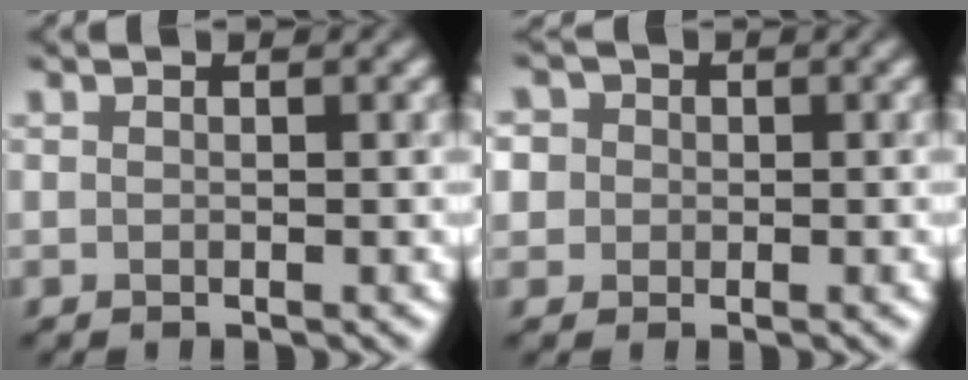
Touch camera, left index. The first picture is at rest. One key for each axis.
{"total": 4.9, "fx": 1.3, "fy": 4.5, "fz": 1.7, "tx": -0.027, "ty": 0.038, "tz": -0.010}